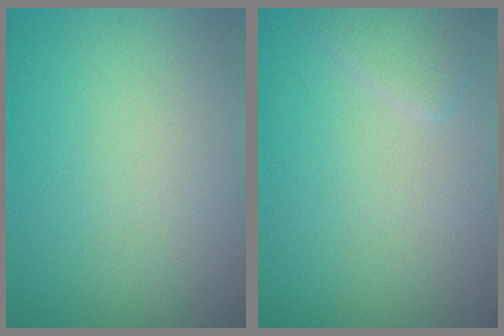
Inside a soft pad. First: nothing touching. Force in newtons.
{"total": 1.9, "press": 1.9, "slide": 0.2}